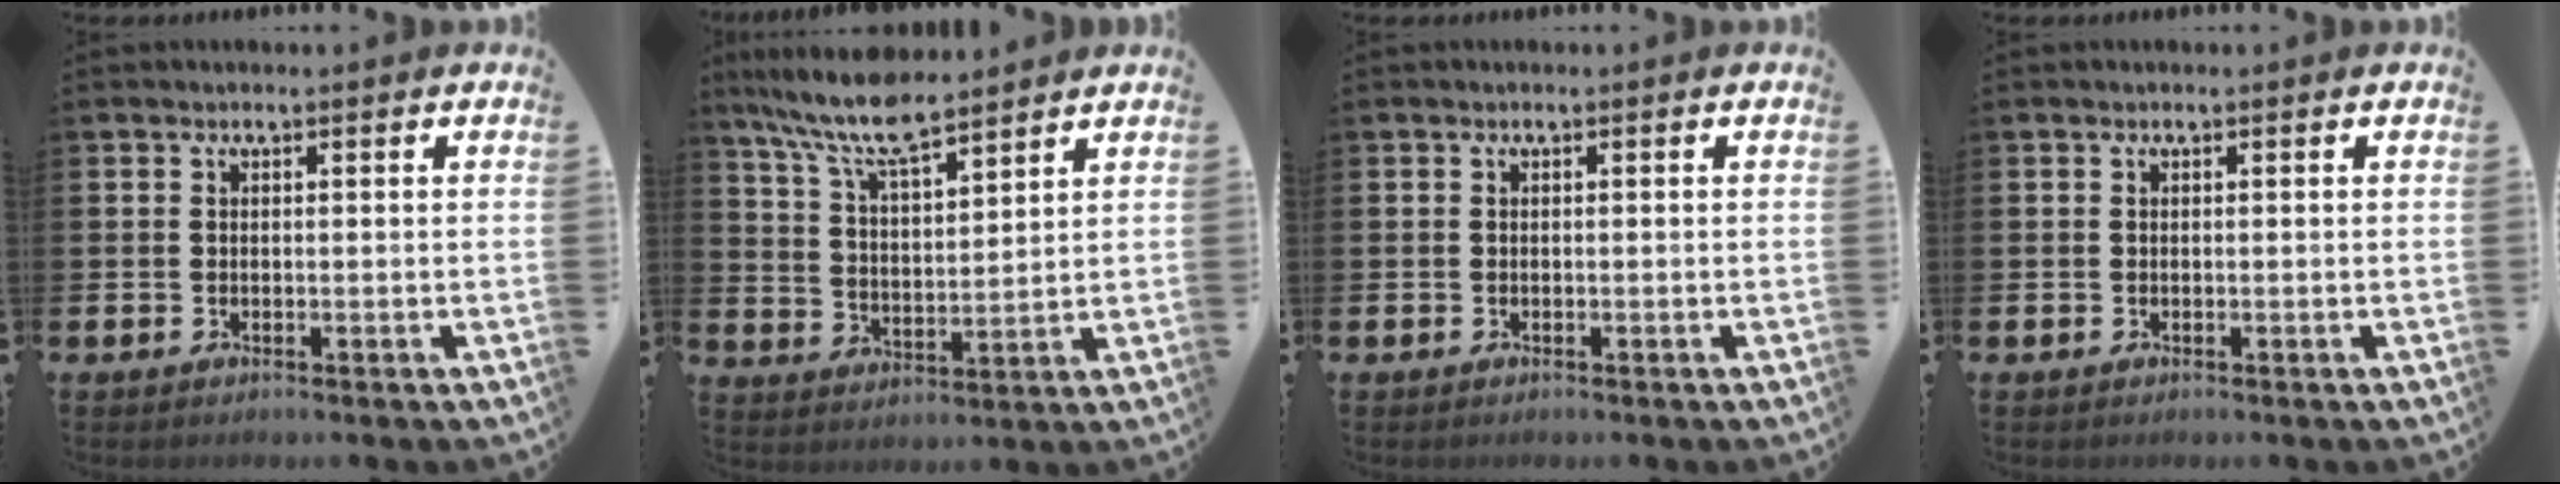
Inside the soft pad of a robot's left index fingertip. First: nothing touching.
{"total": 8.8, "force": [7.8, 1.7, 3.8], "torque": [-0.097, -0.035, 0.140]}
{"total": 0.0}
{"total": 0.0}